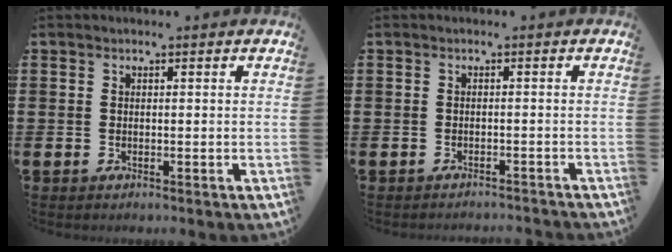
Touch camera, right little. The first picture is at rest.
{"total": 1.0, "force": [-0.9, -0.1, -0.1], "torque": [-0.001, 0.002, -0.020]}